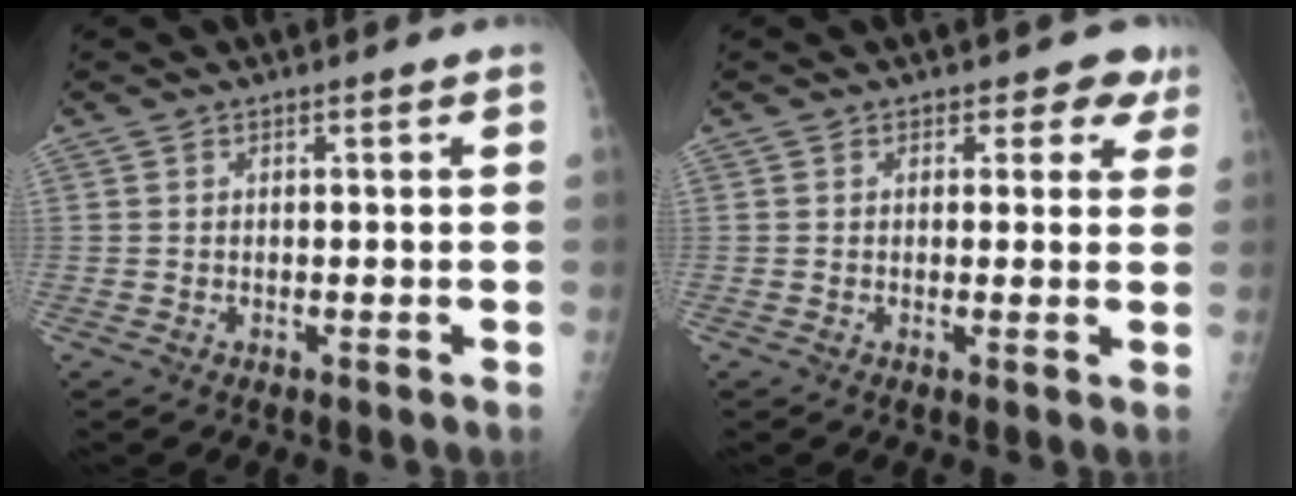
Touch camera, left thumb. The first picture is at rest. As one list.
[{"total": 3.9, "force": [2.4, 2.8, 1.4], "torque": [0.023, -0.008, 0.018]}]